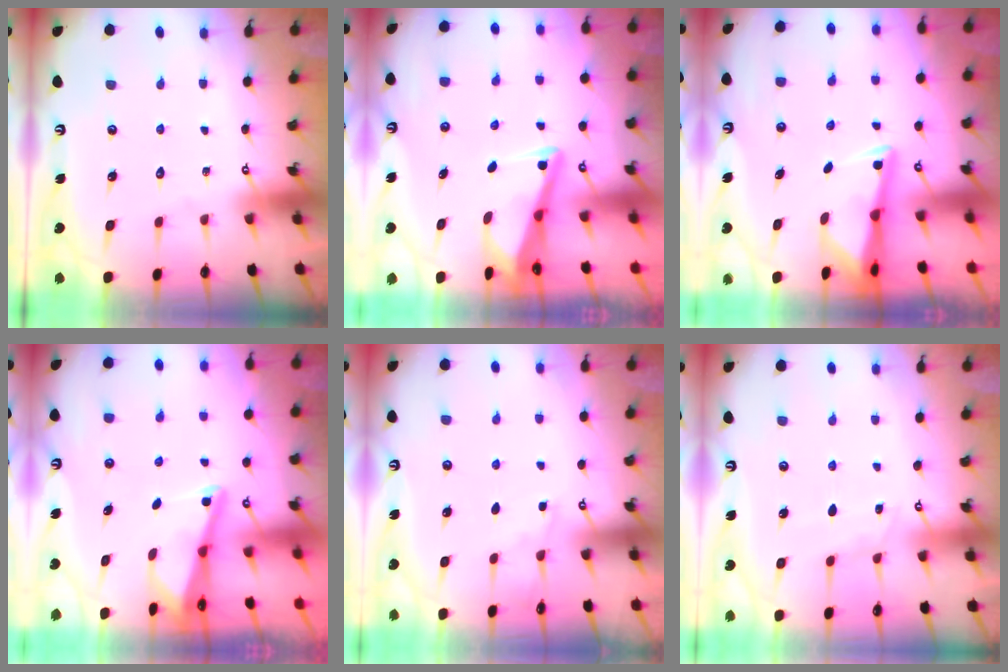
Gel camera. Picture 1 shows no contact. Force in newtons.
{"total": 3.5, "press": 3.4, "slide": 0.8}
{"total": 2.9, "press": 2.9, "slide": 0.6}
{"total": 2.1, "press": 2.1, "slide": 0.3}
{"total": 2.7, "press": 2.6, "slide": 0.4}
{"total": 5.0, "press": 5.0, "slide": 0.5}